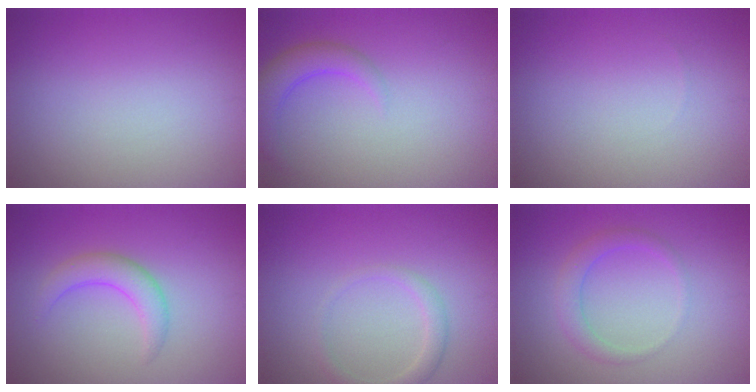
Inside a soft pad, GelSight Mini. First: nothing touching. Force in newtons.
{"total": 2.9, "press": 2.9, "slide": 0.2}
{"total": 0.0}
{"total": 2.8, "press": 2.8, "slide": 0.2}
{"total": 1.7, "press": 1.7, "slide": 0.1}
{"total": 2.2, "press": 2.2, "slide": 0.1}